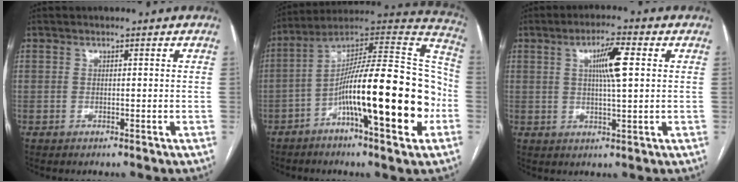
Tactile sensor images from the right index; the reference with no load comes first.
{"total": 24.2, "force": [-6.6, 3.3, 23.0], "torque": [-0.332, 0.016, -0.103]}
{"total": 6.5, "force": [1.6, 0.5, 6.3], "torque": [-0.112, 0.006, 0.026]}